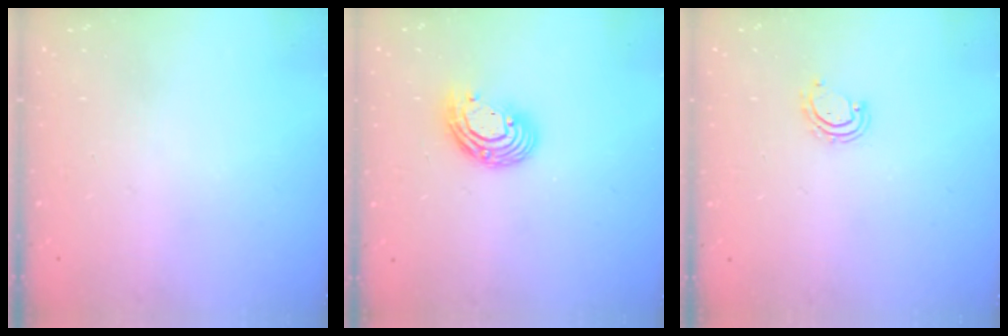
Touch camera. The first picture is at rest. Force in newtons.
{"total": 9.8, "press": 9.8, "slide": 0.6}
{"total": 3.2, "press": 3.1, "slide": 0.2}